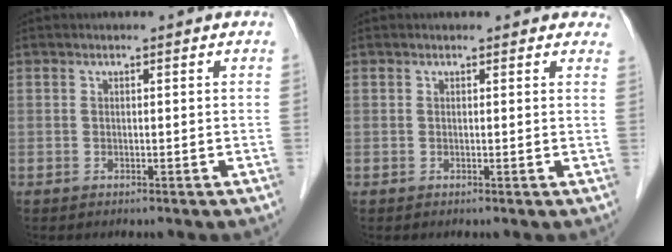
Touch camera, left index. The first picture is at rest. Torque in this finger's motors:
{"motor_torque": [0.39, -0.41, -0.06, -0.02]}